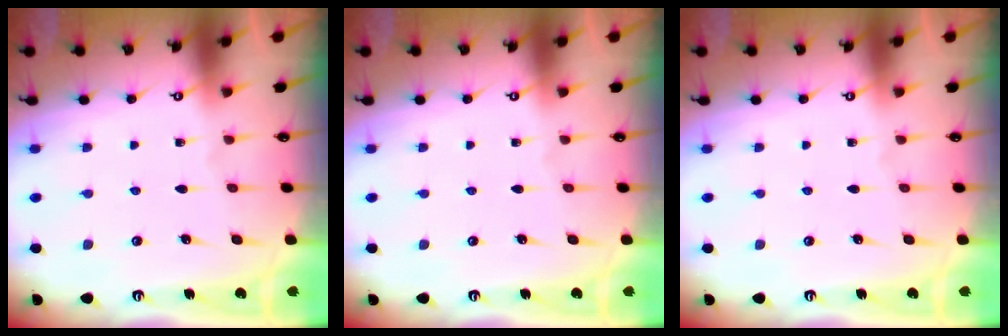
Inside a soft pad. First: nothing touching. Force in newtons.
{"total": 0.0}
{"total": 0.0}